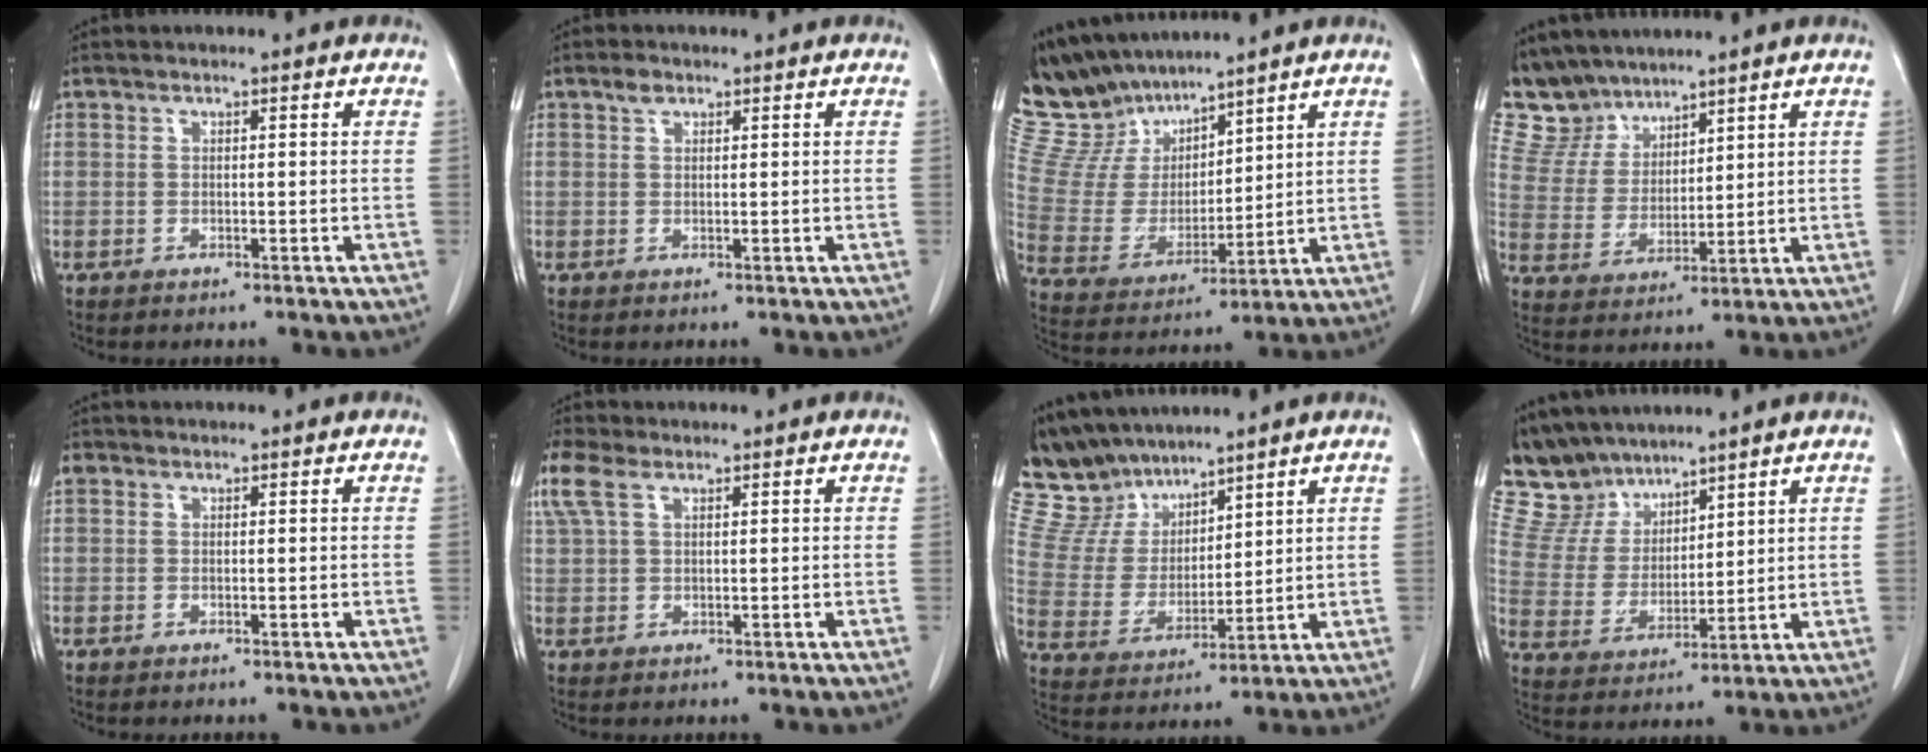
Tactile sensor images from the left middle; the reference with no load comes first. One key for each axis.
{"total": 1.4, "fx": 1.0, "fy": 0.8, "fz": 0.6, "tx": -0.012, "ty": 0.003, "tz": 0.017}
{"total": 13.0, "fx": 12.0, "fy": 4.1, "fz": 2.9, "tx": -0.084, "ty": 0.016, "tz": 0.252}
{"total": 8.7, "fx": 7.9, "fy": 3.6, "fz": 0.5, "tx": -0.022, "ty": 0.013, "tz": 0.172}
{"total": 1.1, "fx": 0.5, "fy": 0.9, "fz": 0.3, "tx": -0.004, "ty": 0.014, "tz": 0.009}
{"total": 4.9, "fx": 2.8, "fy": 2.4, "fz": 3.2, "tx": -0.092, "ty": 0.027, "tz": 0.062}
{"total": 11.1, "fx": 10.1, "fy": 4.2, "fz": 2.2, "tx": -0.065, "ty": 0.020, "tz": 0.208}
{"total": 9.9, "fx": 8.9, "fy": 4.0, "fz": 1.4, "tx": -0.047, "ty": 0.018, "tz": 0.189}